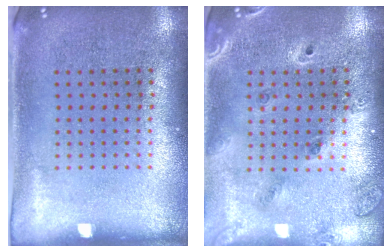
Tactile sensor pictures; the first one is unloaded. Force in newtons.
{"total": 1.5, "press": 1.4, "slide": 0.6}